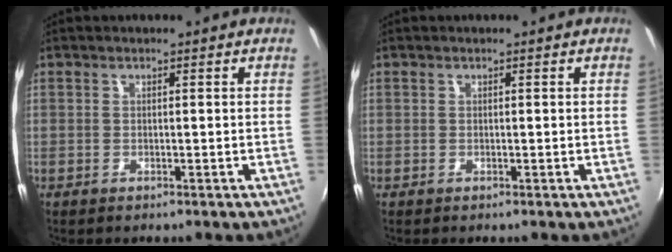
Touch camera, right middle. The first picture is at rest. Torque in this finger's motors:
{"motor_torque": [0.05, 0.21, 0.00, 0.01]}